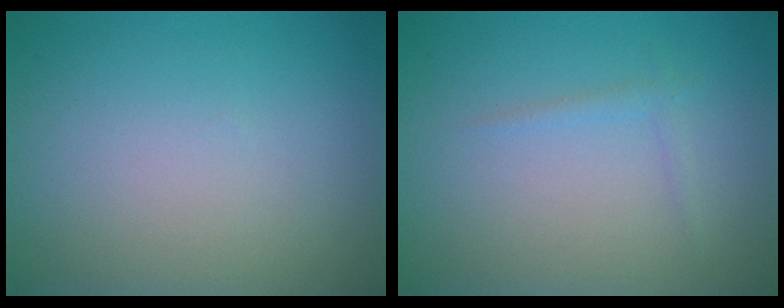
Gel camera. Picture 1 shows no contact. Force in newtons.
{"total": 0.8, "press": 0.8, "slide": 0.0}